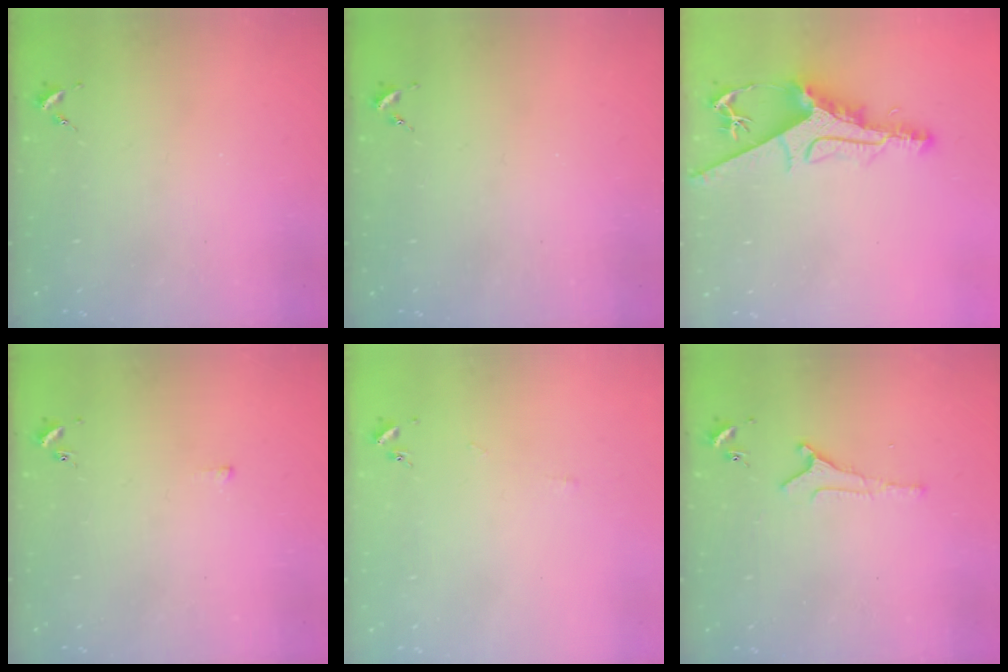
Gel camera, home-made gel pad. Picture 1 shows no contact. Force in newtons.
{"total": 0.0}
{"total": 10.3, "press": 10.3, "slide": 1.1}
{"total": 1.8, "press": 1.8, "slide": 0.3}
{"total": 1.7, "press": 1.7, "slide": 0.3}
{"total": 3.8, "press": 3.7, "slide": 0.5}